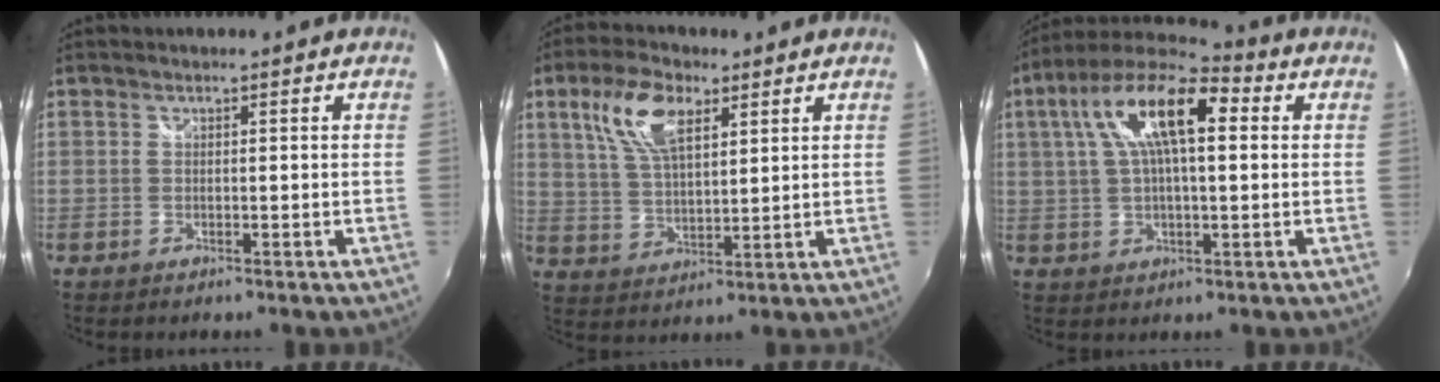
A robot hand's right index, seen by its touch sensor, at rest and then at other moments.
{"total": 10.8, "force": [5.2, 4.9, 8.1], "torque": [-0.162, 0.017, 0.104]}
{"total": 16.1, "force": [4.5, 5.9, 14.2], "torque": [-0.258, 0.031, 0.065]}